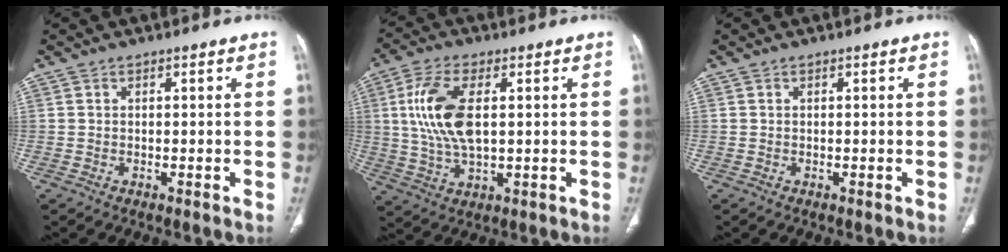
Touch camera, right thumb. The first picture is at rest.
{"total": 12.2, "force": [2.0, 5.8, 10.6], "torque": [-0.225, -0.001, 0.042]}
{"total": 0.0}